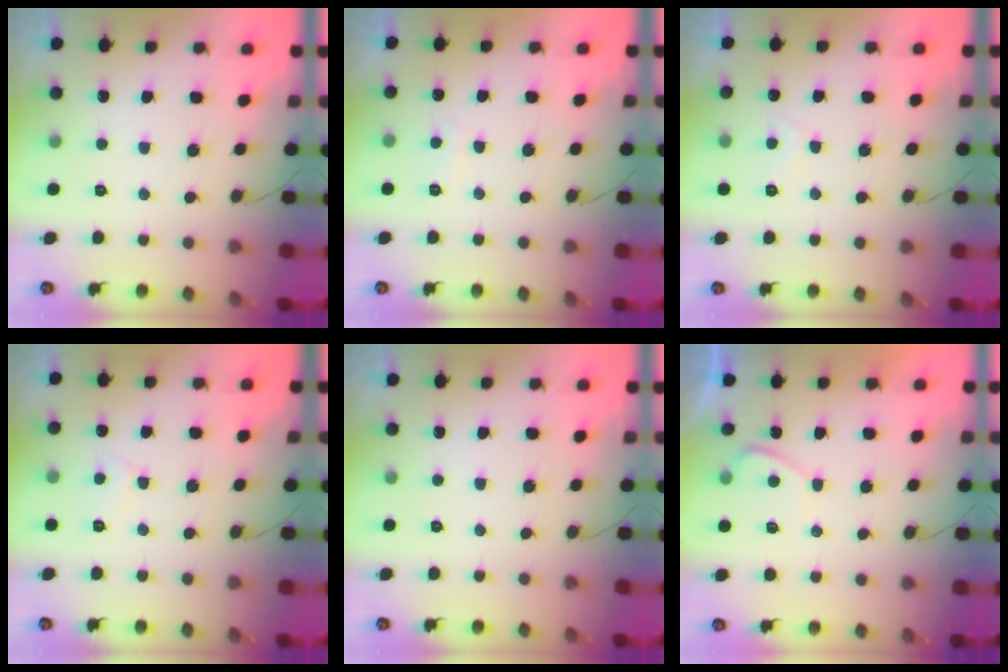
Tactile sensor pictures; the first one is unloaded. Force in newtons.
{"total": 1.5, "press": 1.3, "slide": 0.6}
{"total": 2.1, "press": 2.0, "slide": 0.5}
{"total": 2.9, "press": 2.9, "slide": 0.3}
{"total": 0.0}
{"total": 0.9, "press": 0.7, "slide": 0.5}